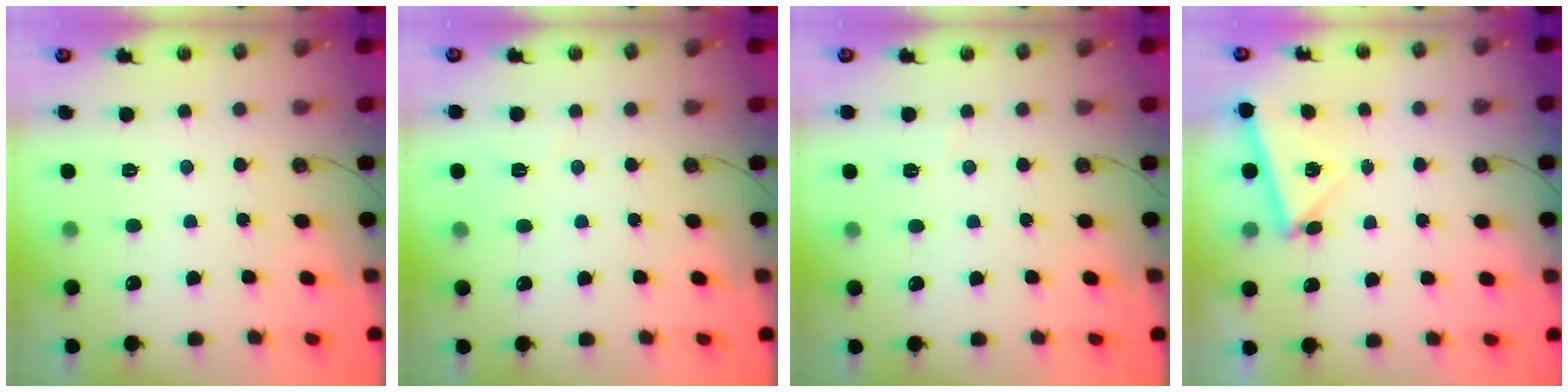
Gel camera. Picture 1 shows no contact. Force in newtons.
{"total": 2.6, "press": 2.3, "slide": 1.2}
{"total": 2.8, "press": 2.7, "slide": 0.8}
{"total": 4.1, "press": 4.0, "slide": 0.9}